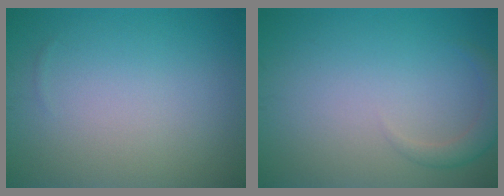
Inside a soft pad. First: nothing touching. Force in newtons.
{"total": 1.8, "press": 1.8, "slide": 0.1}